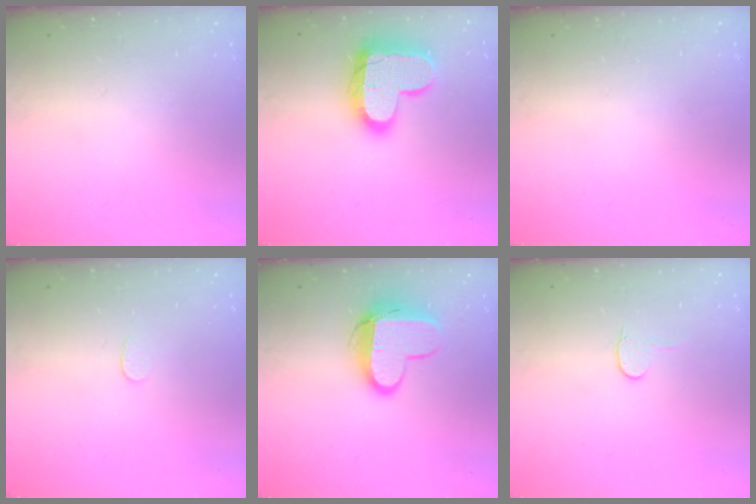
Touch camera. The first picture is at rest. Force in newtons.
{"total": 17.7, "press": 17.7, "slide": 1.2}
{"total": 0.0}
{"total": 2.6, "press": 2.6, "slide": 0.2}
{"total": 11.2, "press": 11.2, "slide": 1.1}
{"total": 3.6, "press": 3.6, "slide": 0.4}